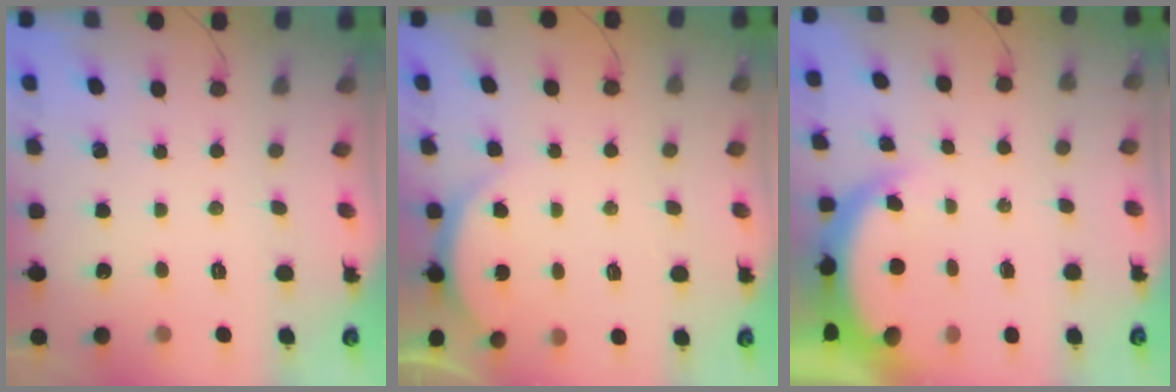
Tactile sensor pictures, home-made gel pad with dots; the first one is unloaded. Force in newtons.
{"total": 3.6, "press": 3.1, "slide": 1.8}
{"total": 4.4, "press": 4.4, "slide": 0.3}